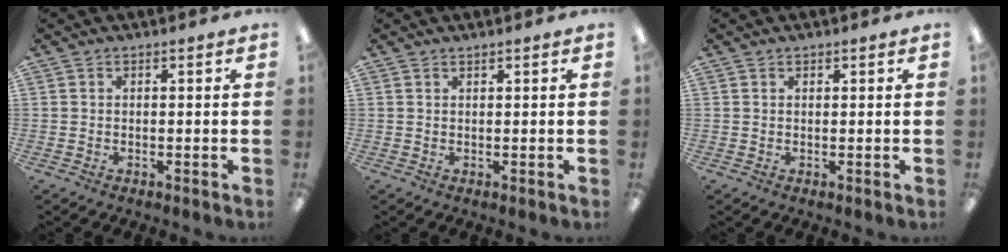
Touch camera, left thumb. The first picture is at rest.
{"total": 0.6, "force": [0.6, 0.1, 0.0], "torque": [-0.001, 0.000, 0.011]}
{"total": 0.6, "force": [0.5, 0.3, 0.1], "torque": [-0.001, 0.001, 0.009]}